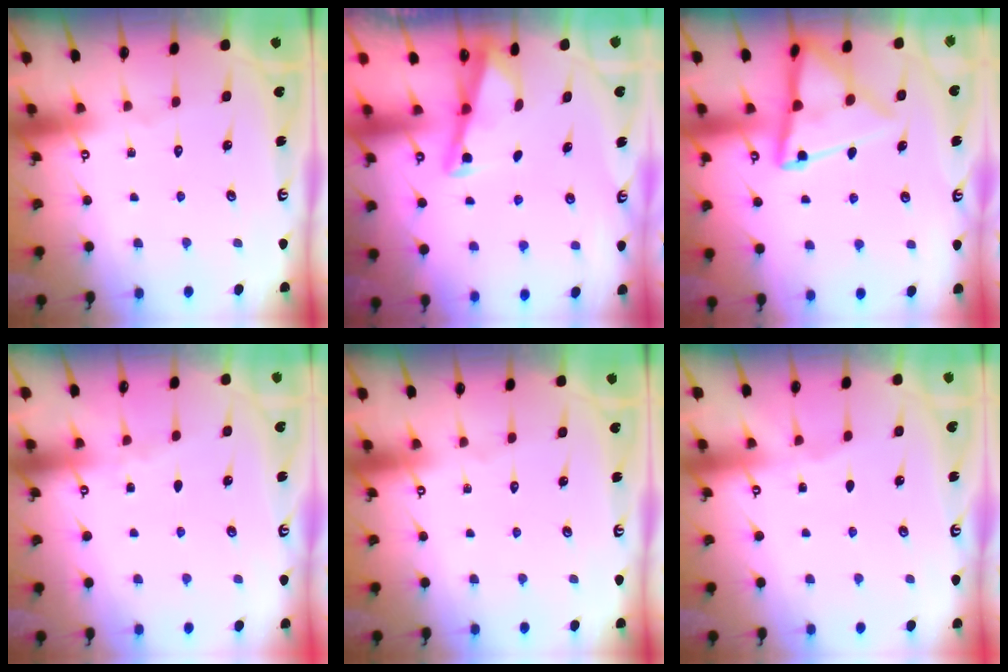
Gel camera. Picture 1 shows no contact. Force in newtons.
{"total": 2.8, "press": 2.8, "slide": 0.3}
{"total": 13.1, "press": 13.1, "slide": 1.4}
{"total": 2.4, "press": 2.3, "slide": 0.4}
{"total": 0.0}
{"total": 1.8, "press": 1.8, "slide": 0.2}